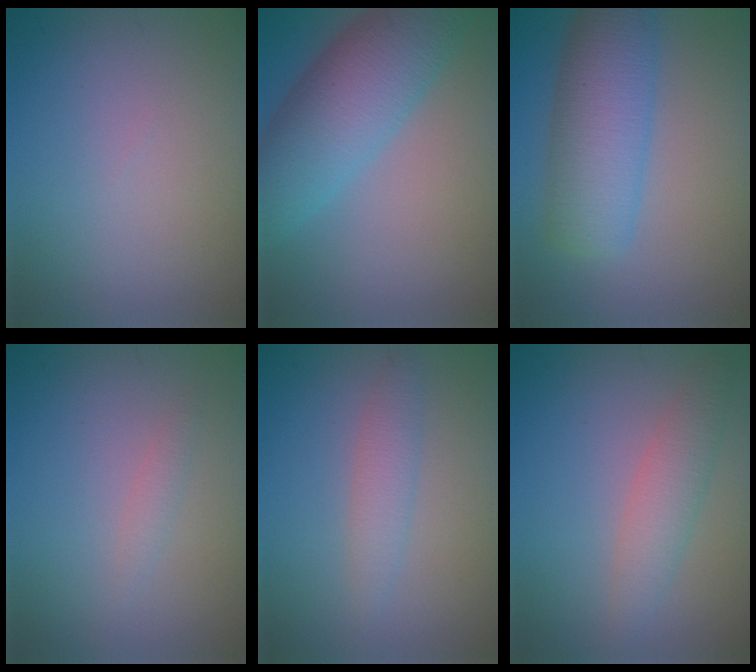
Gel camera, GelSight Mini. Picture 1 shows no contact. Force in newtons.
{"total": 8.1, "press": 8.0, "slide": 0.4}
{"total": 7.2, "press": 7.2, "slide": 0.4}
{"total": 1.0, "press": 1.0, "slide": 0.1}
{"total": 2.1, "press": 2.1, "slide": 0.1}
{"total": 2.8, "press": 2.8, "slide": 0.1}